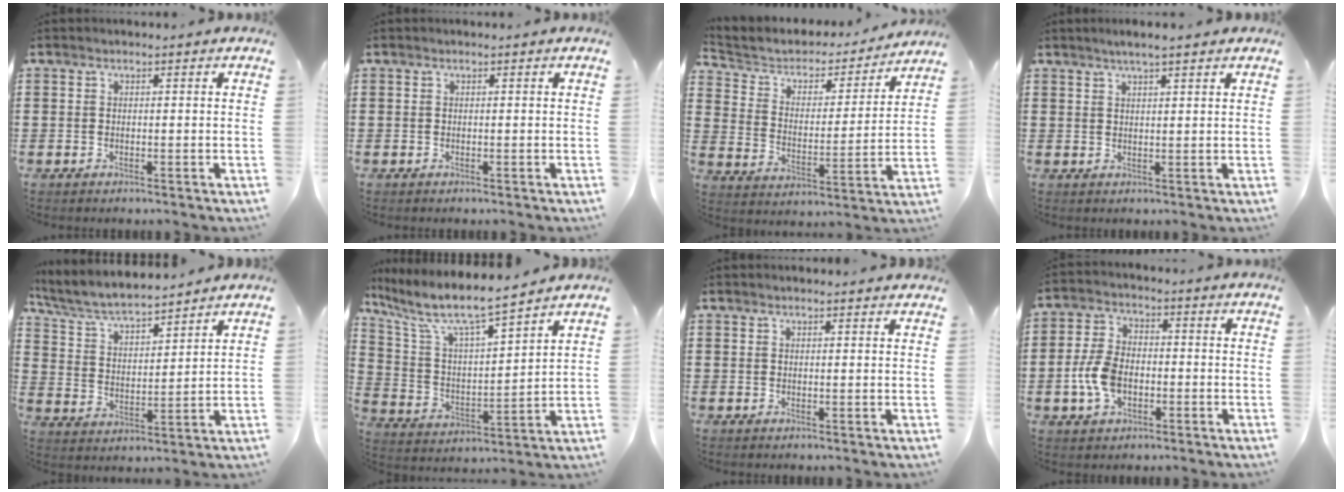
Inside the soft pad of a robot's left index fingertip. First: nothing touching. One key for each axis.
{"total": 0.0}
{"total": 4.1, "fx": 3.4, "fy": 2.1, "fz": 0.8, "tx": -0.044, "ty": -0.025, "tz": 0.050}
{"total": 1.6, "fx": 1.2, "fy": 0.1, "fz": 1.0, "tx": -0.021, "ty": 0.001, "tz": 0.021}
{"total": 6.5, "fx": 5.9, "fy": 0.9, "fz": 2.5, "tx": -0.074, "ty": -0.033, "tz": 0.100}
{"total": 8.0, "fx": 6.6, "fy": 1.4, "fz": 4.3, "tx": -0.114, "ty": -0.042, "tz": 0.107}
{"total": 1.1, "fx": 1.1, "fy": 0.0, "fz": 0.3, "tx": -0.007, "ty": -0.001, "tz": 0.021}
{"total": 7.0, "fx": -1.5, "fy": 4.3, "fz": 5.3, "tx": -0.134, "ty": -0.001, "tz": -0.036}